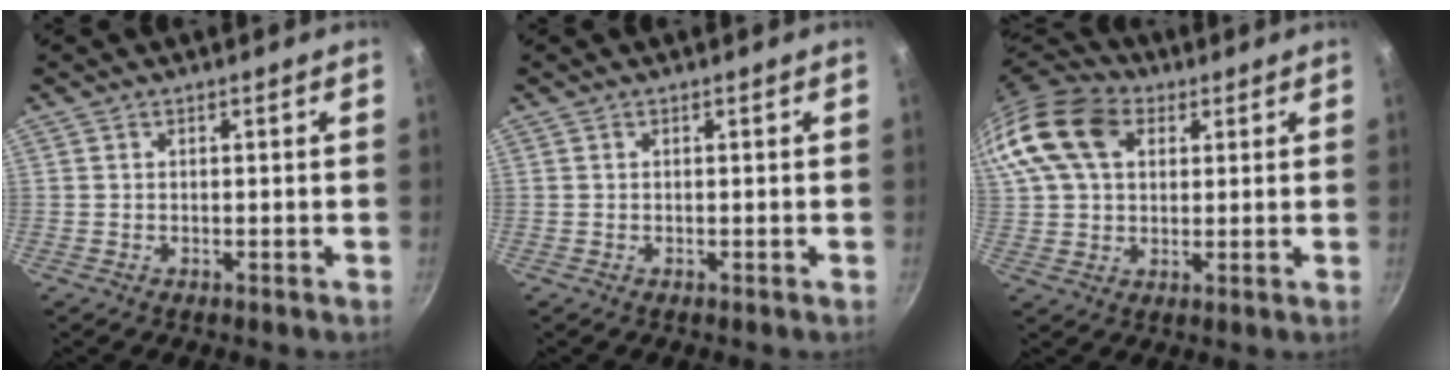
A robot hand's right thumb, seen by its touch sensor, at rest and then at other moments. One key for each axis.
{"total": 0.0}
{"total": 19.4, "fx": 7.0, "fy": 13.5, "fz": 12.0, "tx": -0.254, "ty": 0.024, "tz": 0.115}